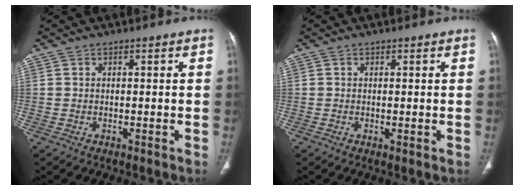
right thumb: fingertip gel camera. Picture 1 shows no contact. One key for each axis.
{"total": 0.5, "fx": -0.1, "fy": 0.0, "fz": 0.5, "tx": -0.017, "ty": -0.005, "tz": 0.000}